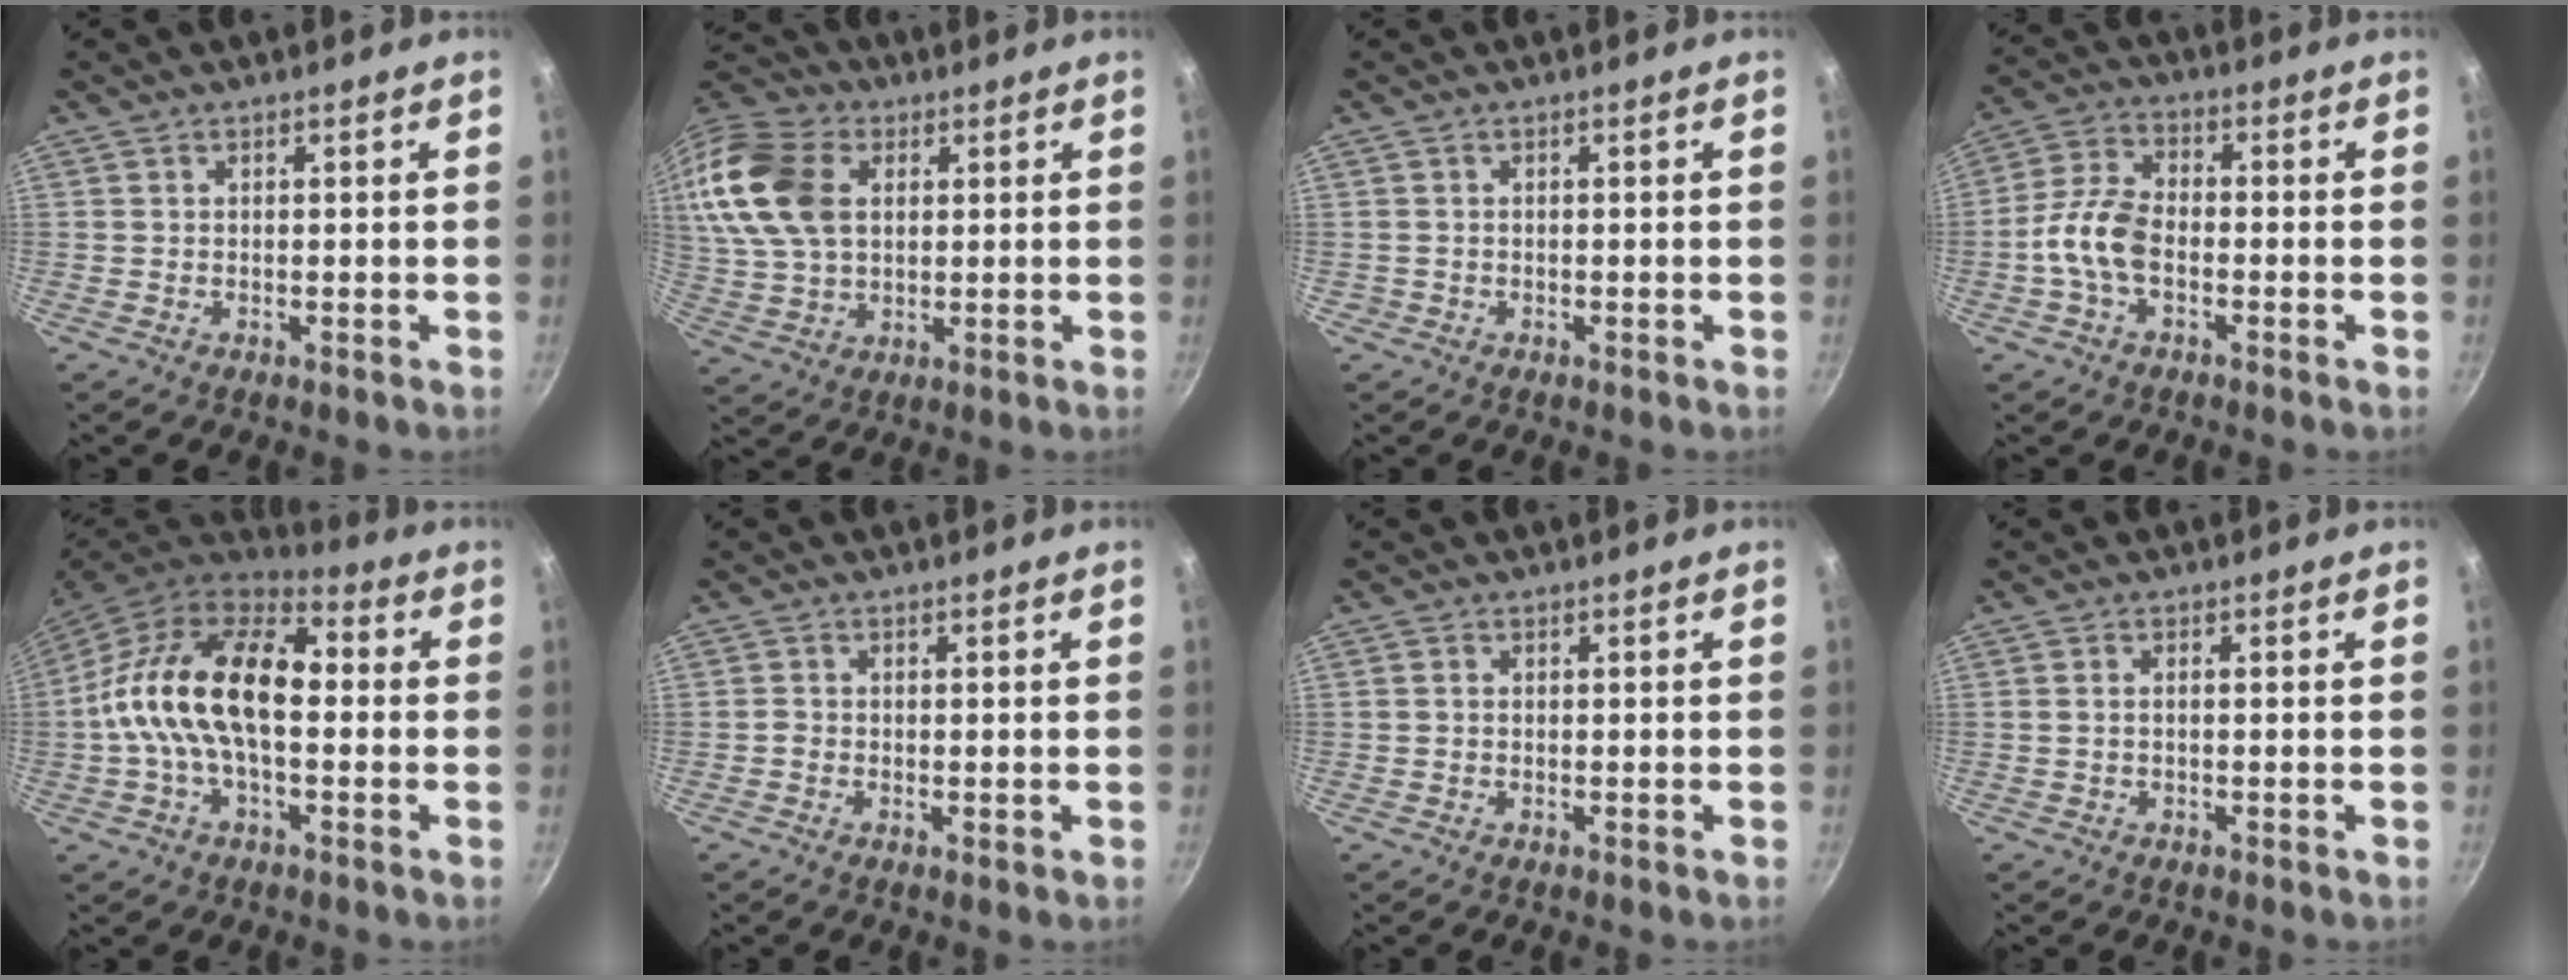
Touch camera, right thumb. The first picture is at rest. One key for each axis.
{"total": 19.1, "fx": 4.7, "fy": 13.2, "fz": 13.1, "tx": -0.266, "ty": 0.009, "tz": 0.086}
{"total": 0.5, "fx": -0.2, "fy": 0.5, "fz": 0.0, "tx": 0.002, "ty": 0.003, "tz": -0.003}
{"total": 8.4, "fx": -2.3, "fy": 4.9, "fz": 6.5, "tx": -0.125, "ty": 0.035, "tz": -0.056}
{"total": 19.7, "fx": 0.1, "fy": 11.1, "fz": 16.2, "tx": -0.271, "ty": 0.035, "tz": -0.020}
{"total": 0.8, "fx": -0.2, "fy": 0.6, "fz": 0.5, "tx": -0.009, "ty": 0.002, "tz": -0.007}
{"total": 0.6, "fx": 0.0, "fy": 0.6, "fz": 0.2, "tx": -0.004, "ty": 0.003, "tz": -0.001}
{"total": 1.0, "fx": -0.1, "fy": 0.4, "fz": 0.9, "tx": -0.024, "ty": 0.007, "tz": -0.004}